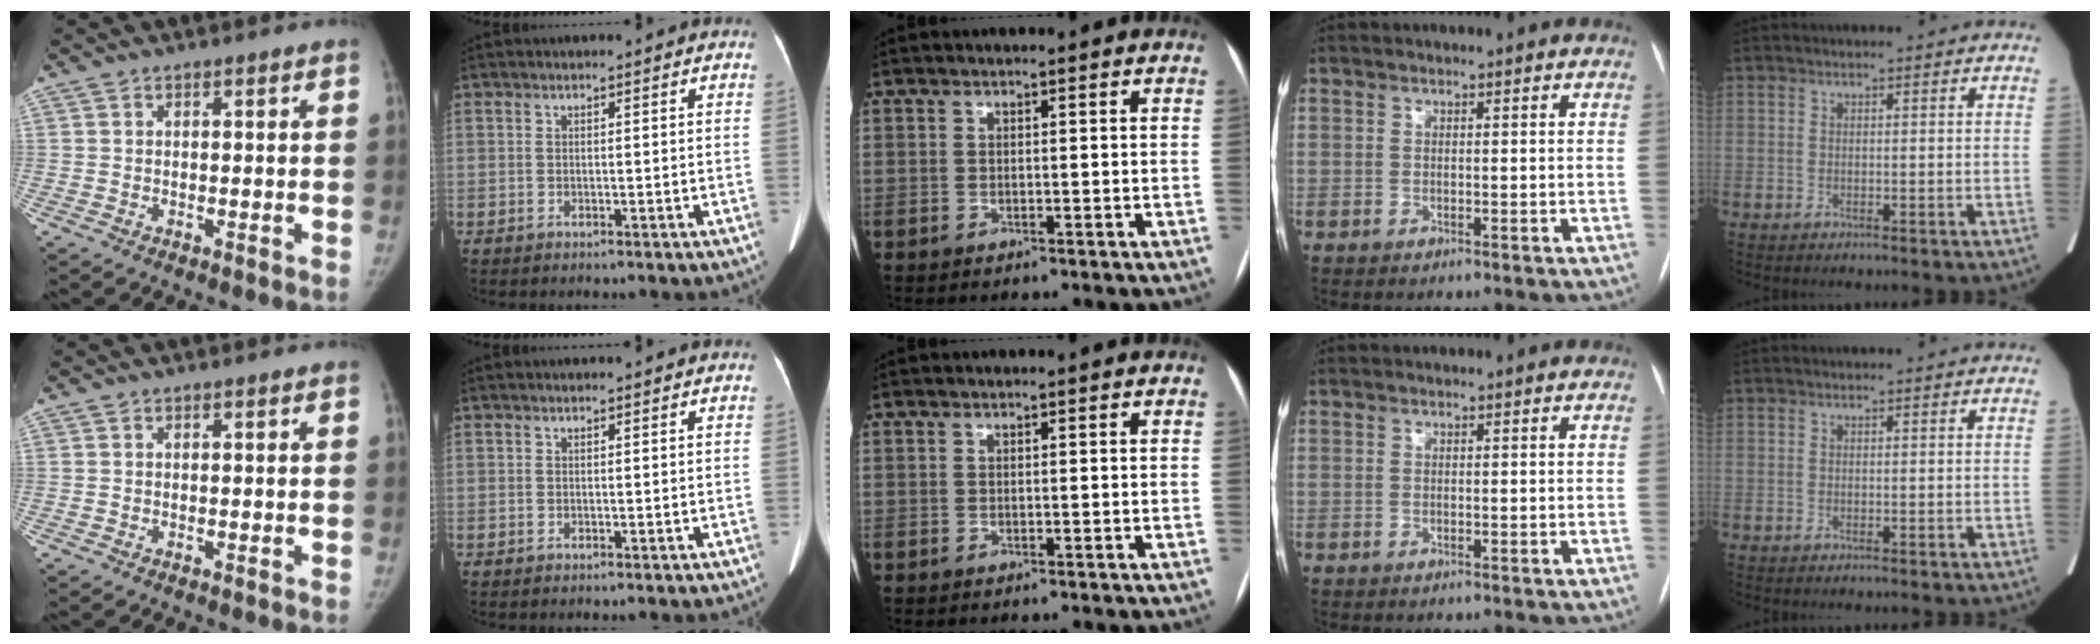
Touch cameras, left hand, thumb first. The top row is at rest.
{}